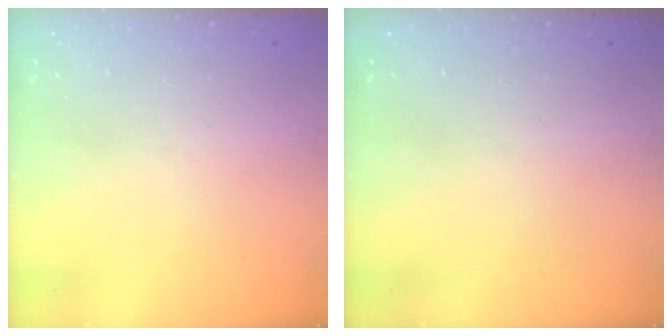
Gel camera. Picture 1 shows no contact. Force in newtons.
{"total": 0.0}